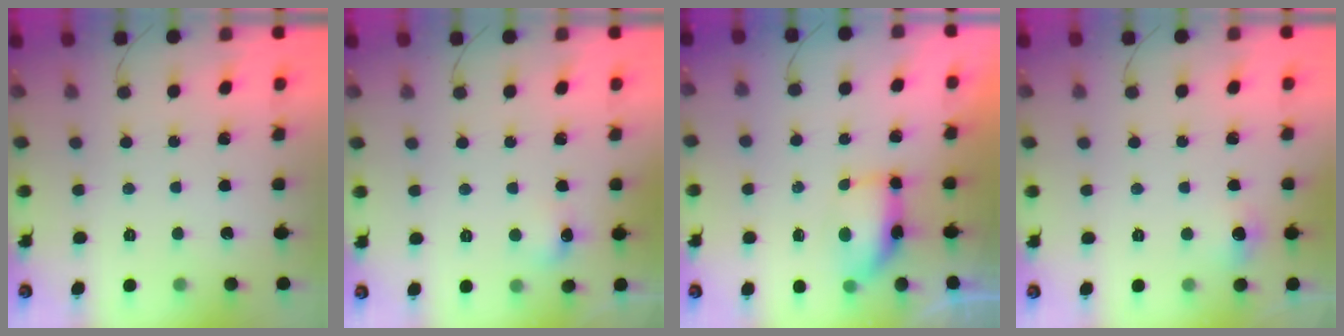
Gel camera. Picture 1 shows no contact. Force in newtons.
{"total": 5.7, "press": 5.5, "slide": 1.6}
{"total": 11.3, "press": 8.1, "slide": 7.9}
{"total": 4.9, "press": 4.6, "slide": 1.7}